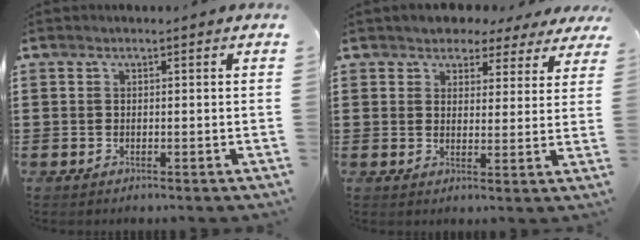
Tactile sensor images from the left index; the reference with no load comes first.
{"total": 3.8, "force": [3.3, 1.8, 0.4], "torque": [-0.020, -0.009, 0.055]}